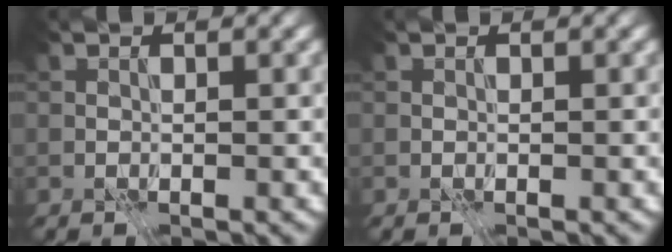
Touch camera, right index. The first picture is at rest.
{"total": 0.0}